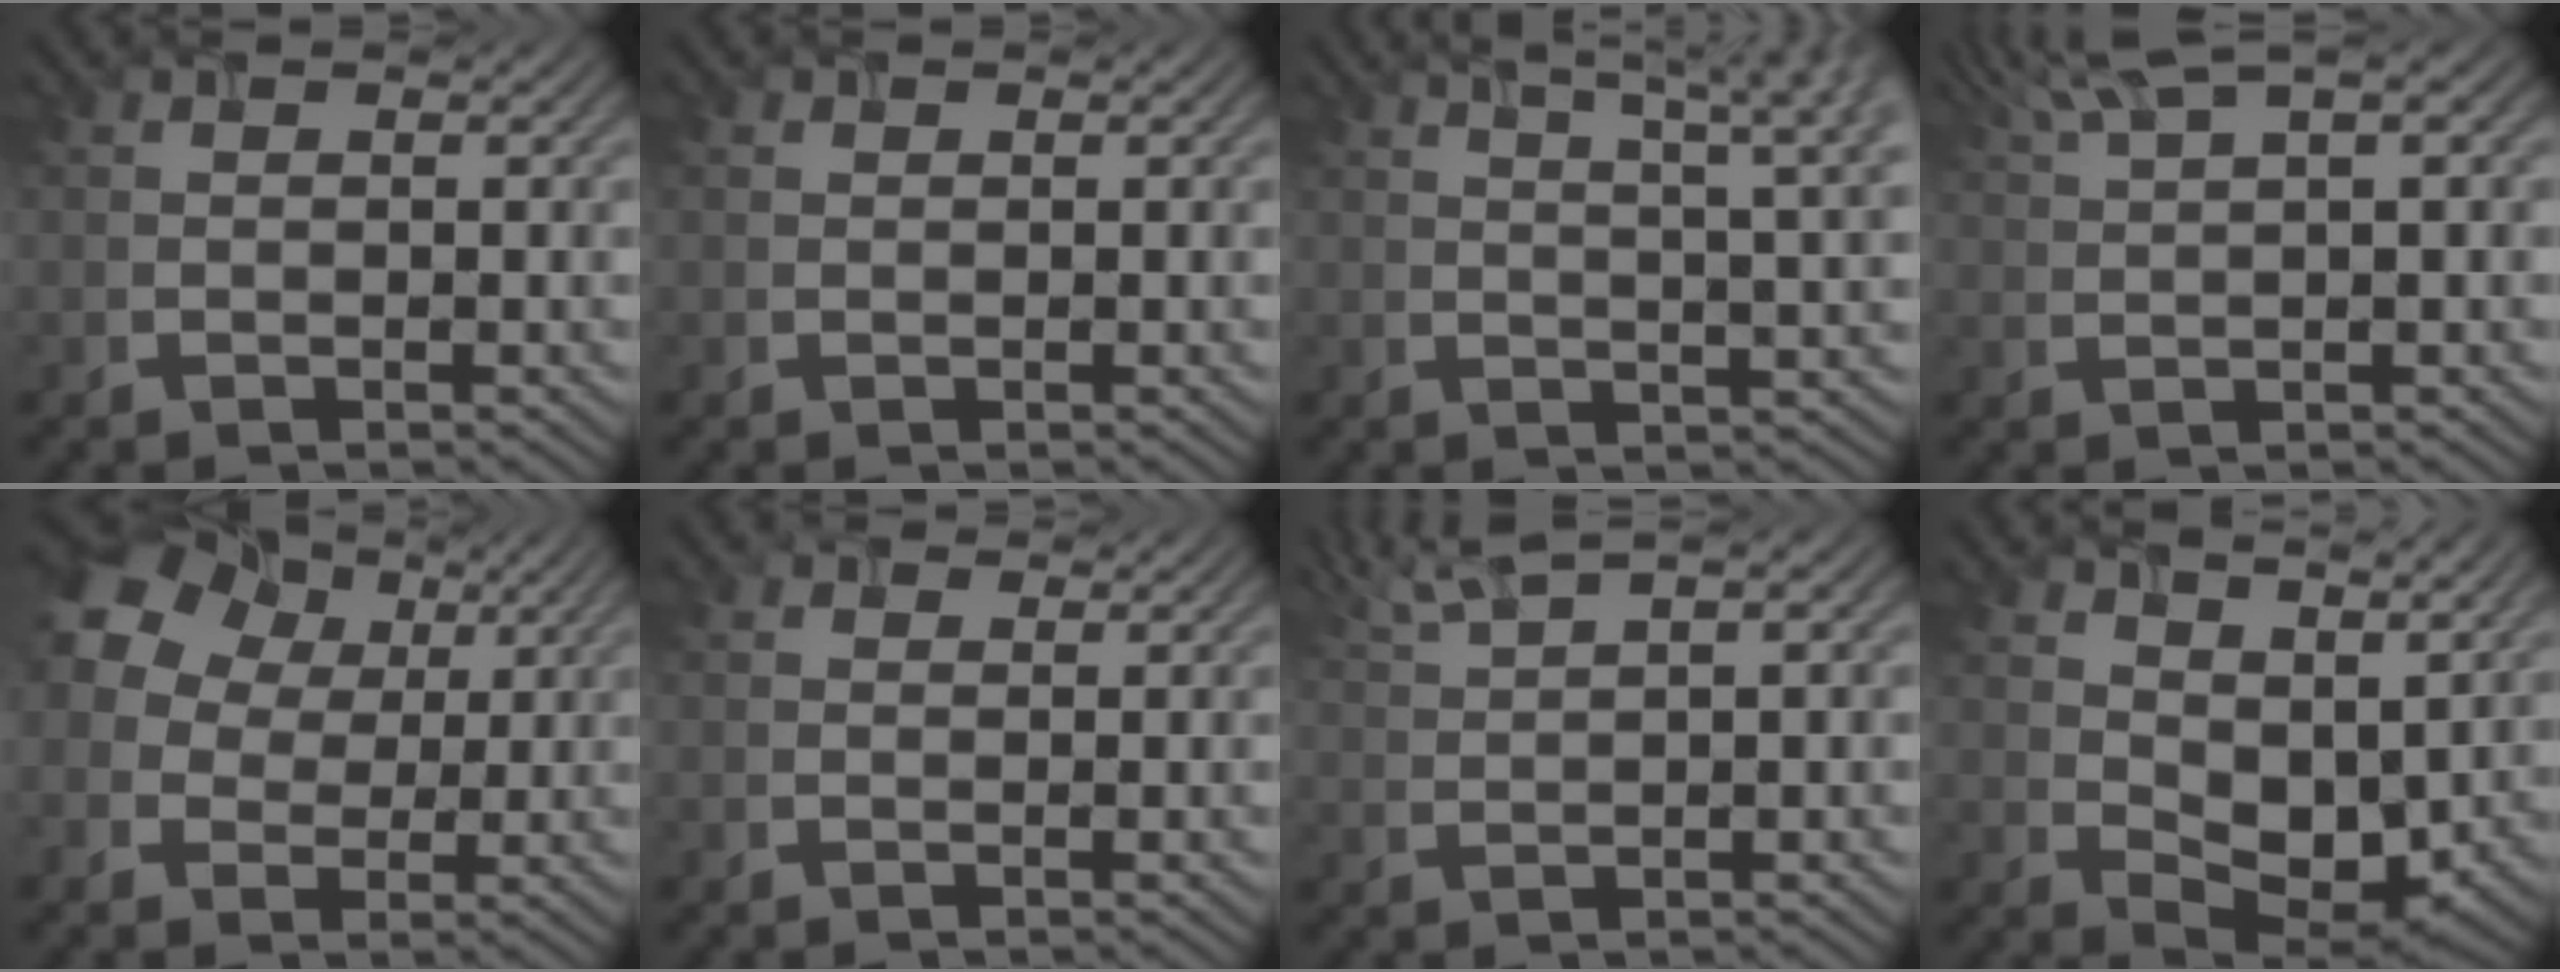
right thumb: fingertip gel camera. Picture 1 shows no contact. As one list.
[{"total": 0.0}, {"total": 10.3, "force": [5.4, 2.8, 8.3], "torque": [-0.097, 0.028, 0.051]}, {"total": 5.9, "force": [3.4, 0.7, 4.7], "torque": [-0.083, 0.030, 0.065]}, {"total": 15.2, "force": [6.0, 11.4, 8.1], "torque": [-0.225, 0.053, 0.119]}, {"total": 1.4, "force": [0.9, 0.9, 0.5], "torque": [-0.008, 0.004, 0.010]}, {"total": 4.6, "force": [3.0, 0.3, 3.4], "torque": [-0.062, 0.025, 0.063]}, {"total": 7.5, "force": [4.4, 4.4, 4.2], "torque": [-0.080, -0.002, 0.084]}]